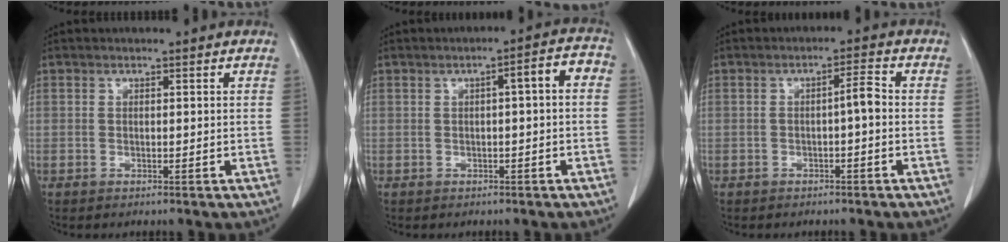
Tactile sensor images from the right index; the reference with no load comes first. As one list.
[{"total": 4.1, "force": [0.1, 0.6, 4.1], "torque": [-0.050, 0.018, -0.003]}, {"total": 2.7, "force": [-0.6, 0.2, 2.6], "torque": [-0.040, 0.007, -0.010]}]